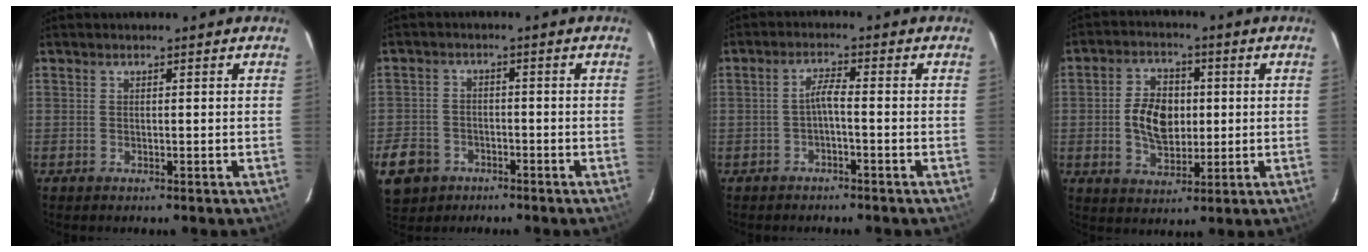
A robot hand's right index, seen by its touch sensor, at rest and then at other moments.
{"total": 9.2, "force": [-4.6, 7.3, 3.2], "torque": [-0.099, 0.014, -0.071]}
{"total": 2.4, "force": [-1.2, 0.1, 2.1], "torque": [-0.046, 0.007, -0.023]}
{"total": 9.0, "force": [0.0, 6.1, 6.7], "torque": [-0.129, 0.015, 0.005]}